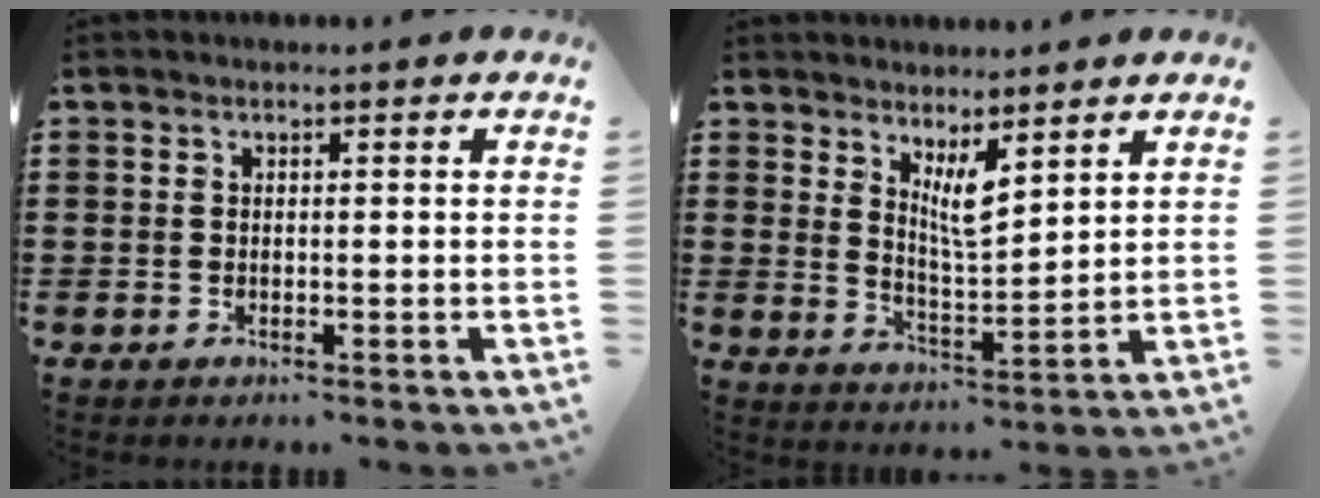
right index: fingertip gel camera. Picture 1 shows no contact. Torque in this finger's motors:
{"motor_torque": [0.12, 0.02, 0.36, 0.04]}